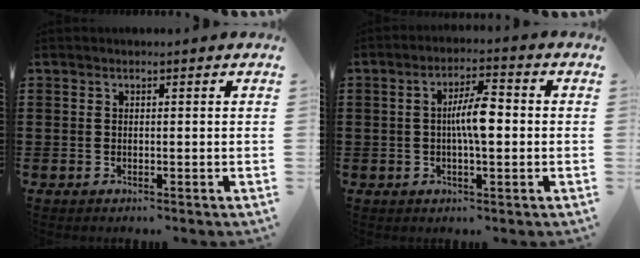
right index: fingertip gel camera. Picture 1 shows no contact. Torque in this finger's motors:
{"motor_torque": [0.89, -0.49, 0.35, 0.19]}